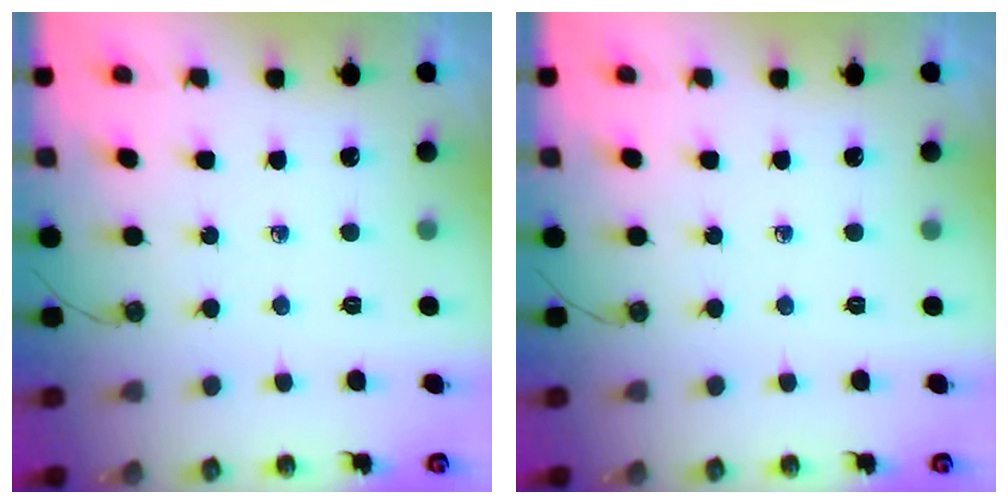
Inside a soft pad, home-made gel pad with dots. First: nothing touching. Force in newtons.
{"total": 0.0}